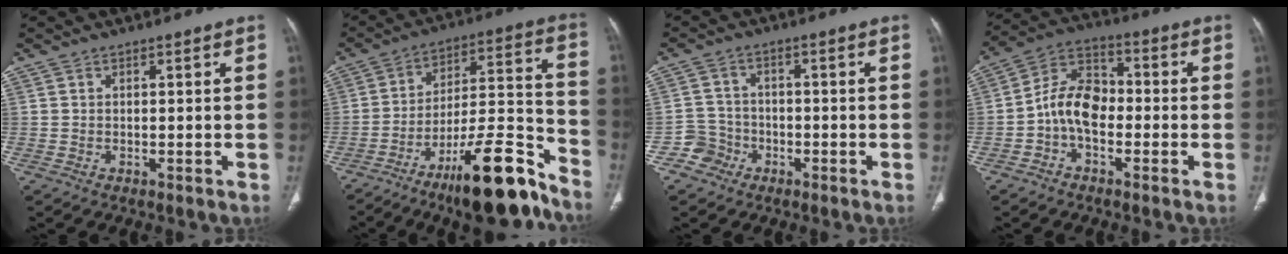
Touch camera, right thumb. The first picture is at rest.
{"total": 20.4, "force": [-14.0, 4.8, 14.1], "torque": [-0.194, 0.099, -0.222]}
{"total": 4.6, "force": [-2.4, 3.9, -0.3], "torque": [0.032, 0.023, -0.050]}
{"total": 9.7, "force": [-2.2, 6.3, 7.0], "torque": [-0.116, 0.037, -0.053]}